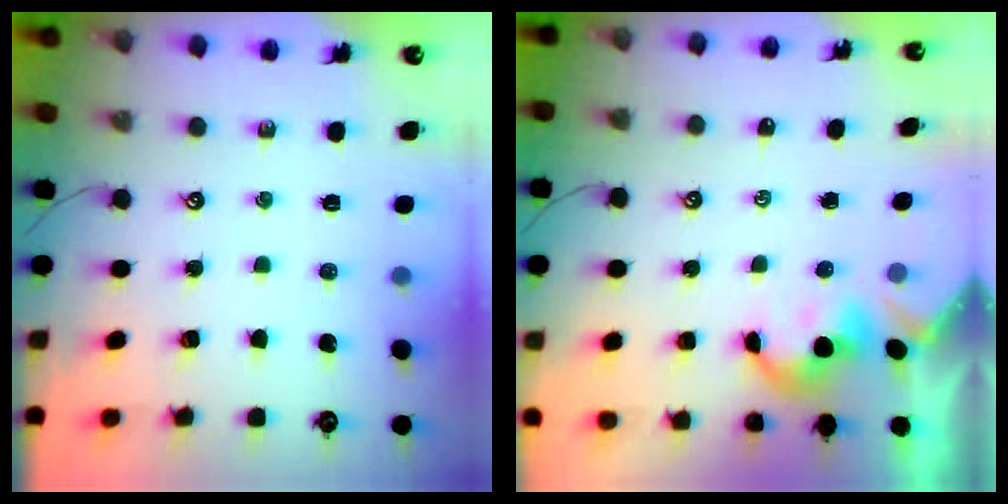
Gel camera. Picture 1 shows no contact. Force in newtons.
{"total": 2.3, "press": 2.3, "slide": 0.3}